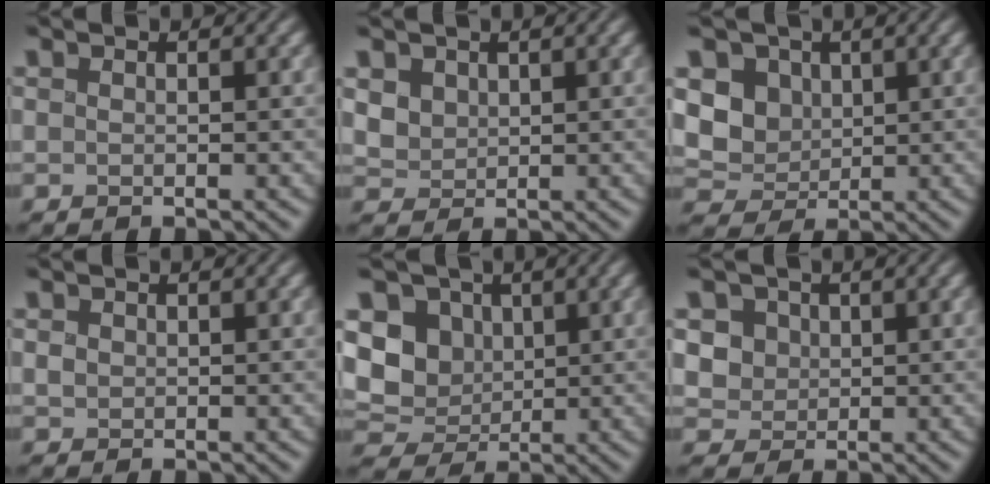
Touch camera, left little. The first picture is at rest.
{"total": 2.2, "force": [0.7, 1.9, 1.0], "torque": [-0.030, -0.008, 0.017]}
{"total": 5.0, "force": [0.8, 4.3, 2.5], "torque": [-0.058, 0.000, 0.001]}
{"total": 0.7, "force": [0.1, 0.7, 0.2], "torque": [-0.004, 0.000, 0.003]}
{"total": 6.6, "force": [0.8, 5.7, 3.4], "torque": [-0.070, 0.001, 0.001]}
{"total": 3.7, "force": [0.7, 3.4, 1.5], "torque": [-0.041, 0.004, 0.014]}